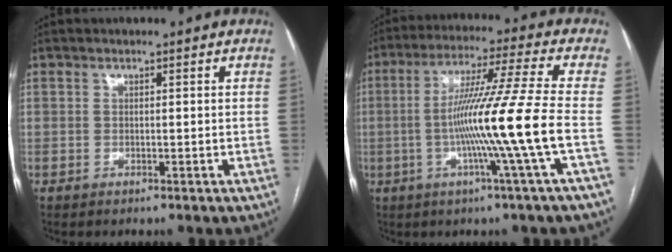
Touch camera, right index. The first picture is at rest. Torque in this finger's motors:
{"motor_torque": [2.14, 0.00, 1.05, 0.21]}